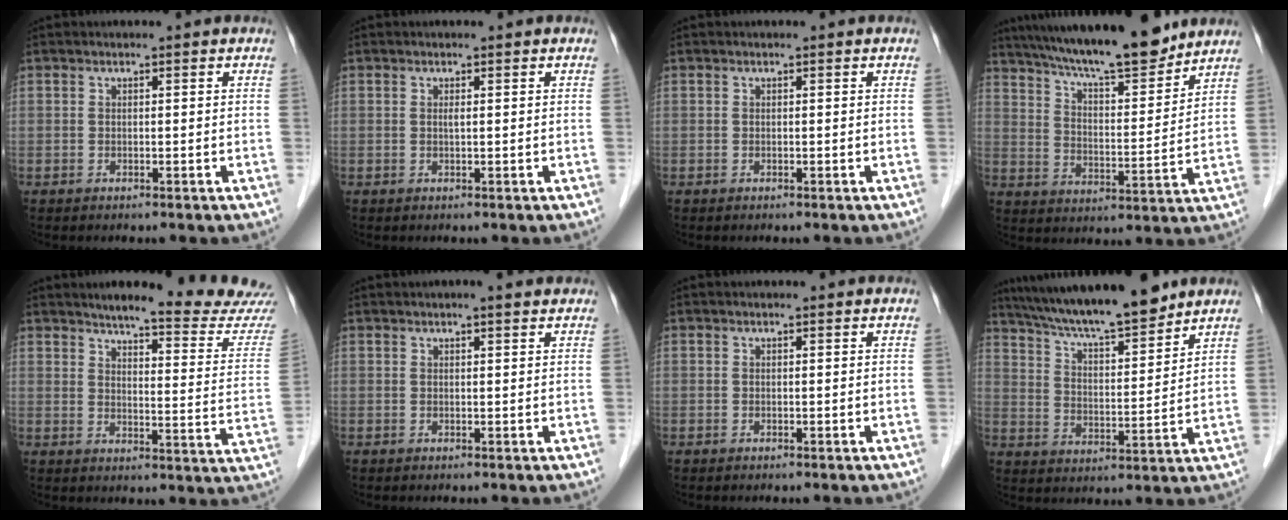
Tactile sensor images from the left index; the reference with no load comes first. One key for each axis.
{"total": 0.5, "fx": 0.2, "fy": 0.0, "fz": 0.5, "tx": -0.012, "ty": -0.001, "tz": 0.003}
{"total": 0.0}
{"total": 16.9, "fx": 14.6, "fy": 1.9, "fz": 8.3, "tx": -0.137, "ty": 0.008, "tz": 0.233}
{"total": 18.7, "fx": 17.5, "fy": 0.2, "fz": 6.7, "tx": -0.085, "ty": -0.089, "tz": 0.200}
{"total": 3.3, "fx": 2.8, "fy": 0.3, "fz": 1.8, "tx": -0.025, "ty": 0.017, "tz": 0.034}
{"total": 0.9, "fx": 0.9, "fy": 0.1, "fz": 0.2, "tx": -0.010, "ty": 0.008, "tz": 0.010}
{"total": 16.1, "fx": 14.0, "fy": 1.6, "fz": 7.7, "tx": -0.133, "ty": 0.013, "tz": 0.231}